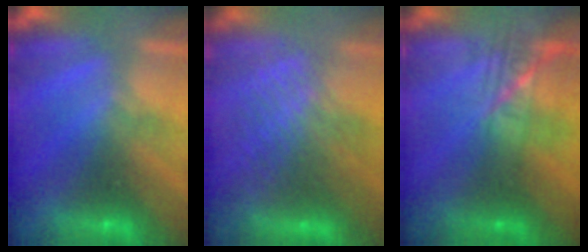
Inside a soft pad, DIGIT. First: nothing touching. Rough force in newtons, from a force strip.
{"total": 3.4}
{"total": 2.2}